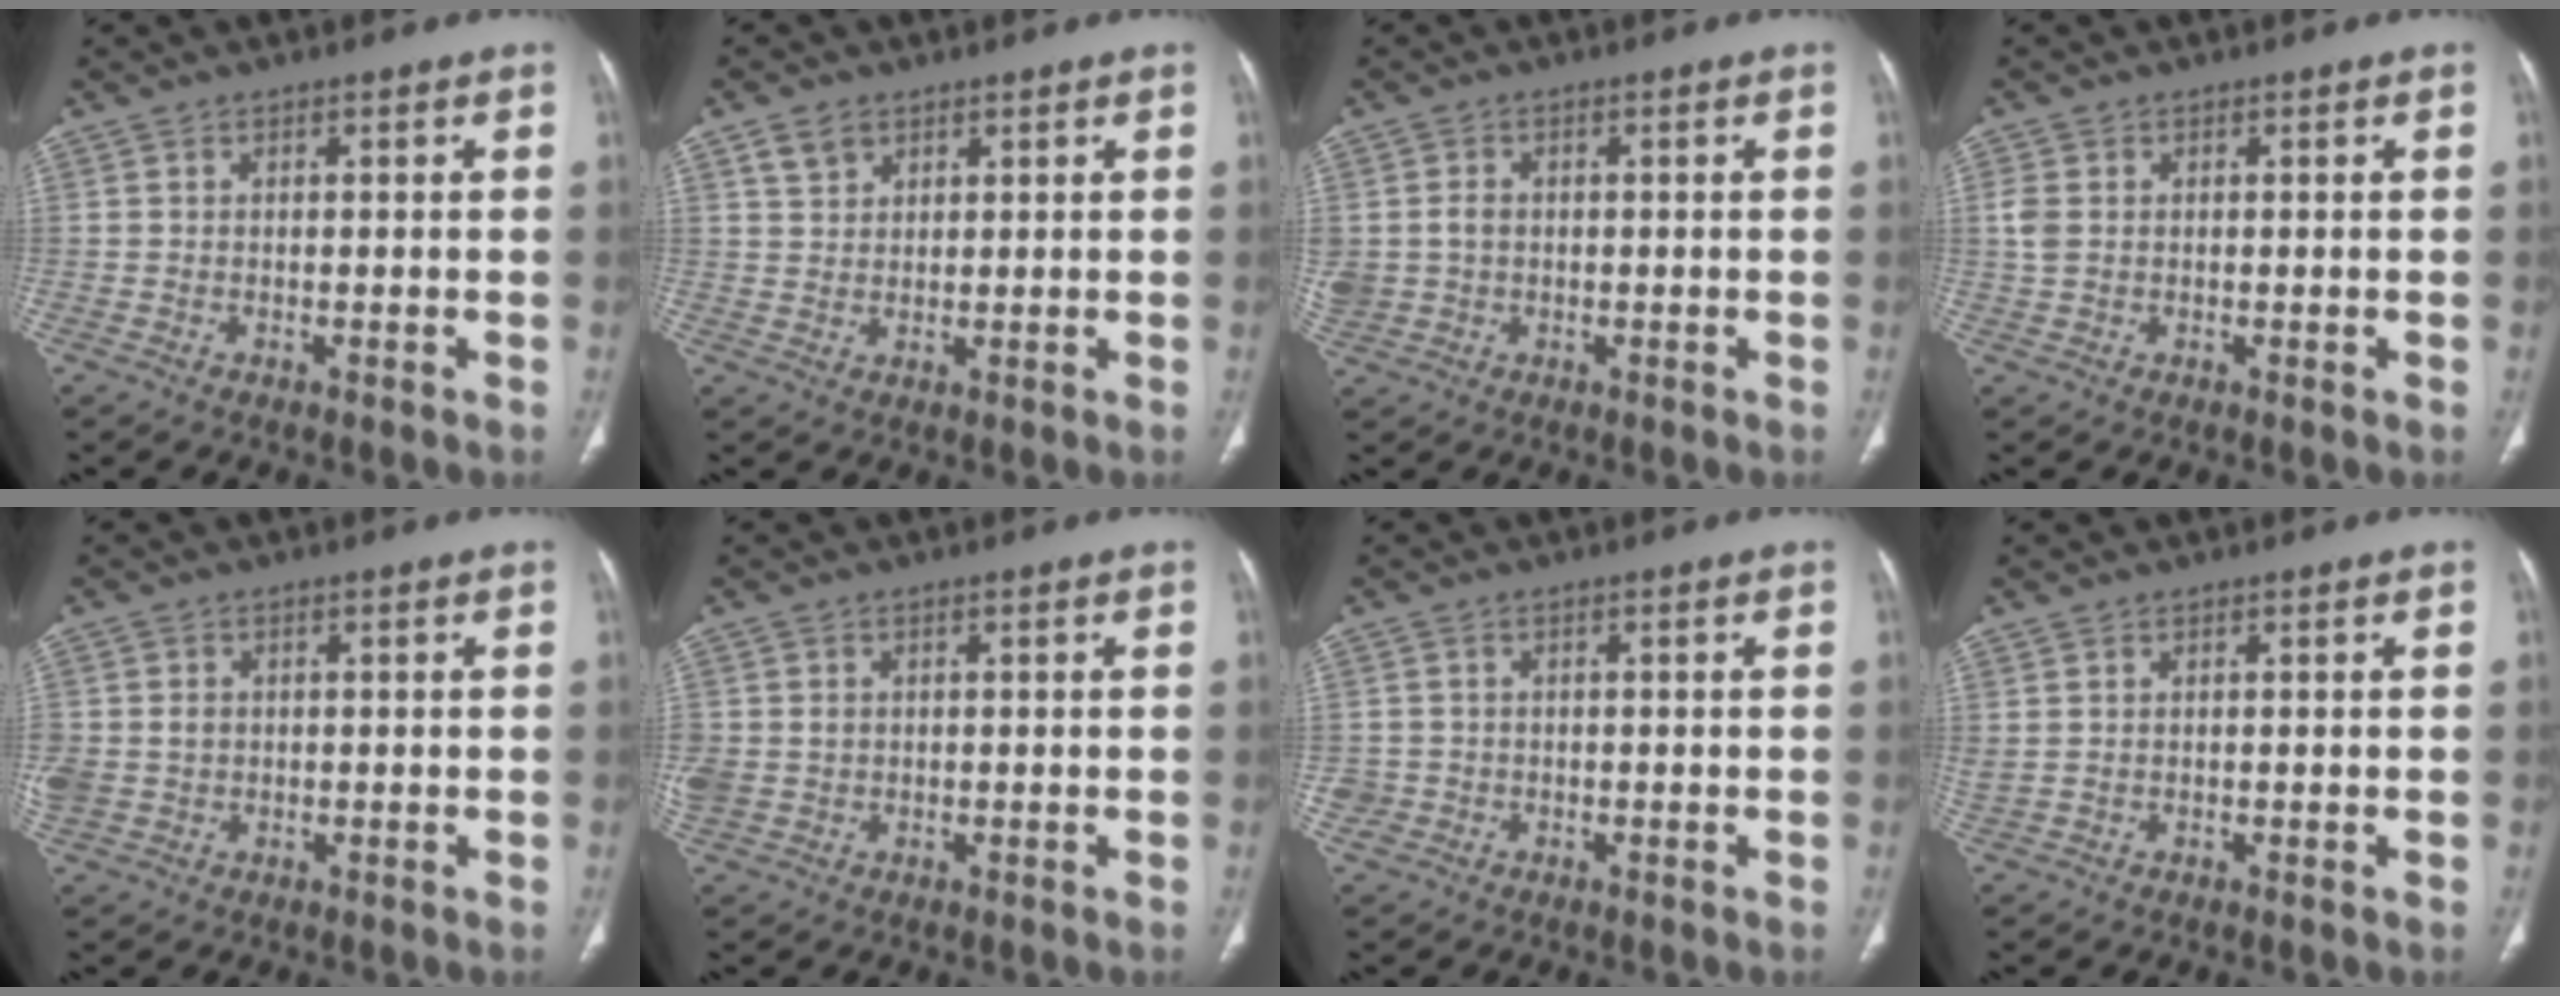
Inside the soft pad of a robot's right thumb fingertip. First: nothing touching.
{"total": 3.6, "force": [2.2, 2.5, 1.4], "torque": [-0.016, -0.008, 0.047]}
{"total": 4.6, "force": [0.2, 3.9, 2.5], "torque": [-0.054, 0.009, 0.011]}
{"total": 2.5, "force": [0.4, 1.9, 1.6], "torque": [-0.042, 0.003, 0.009]}
{"total": 5.2, "force": [0.1, 4.4, 2.8], "torque": [-0.070, 0.008, 0.010]}
{"total": 4.3, "force": [0.1, 3.7, 2.3], "torque": [-0.059, 0.008, 0.012]}
{"total": 2.2, "force": [-0.6, 2.1, 0.3], "torque": [0.003, 0.009, -0.012]}
{"total": 1.0, "force": [0.4, 0.6, 0.7], "torque": [-0.027, 0.002, 0.013]}